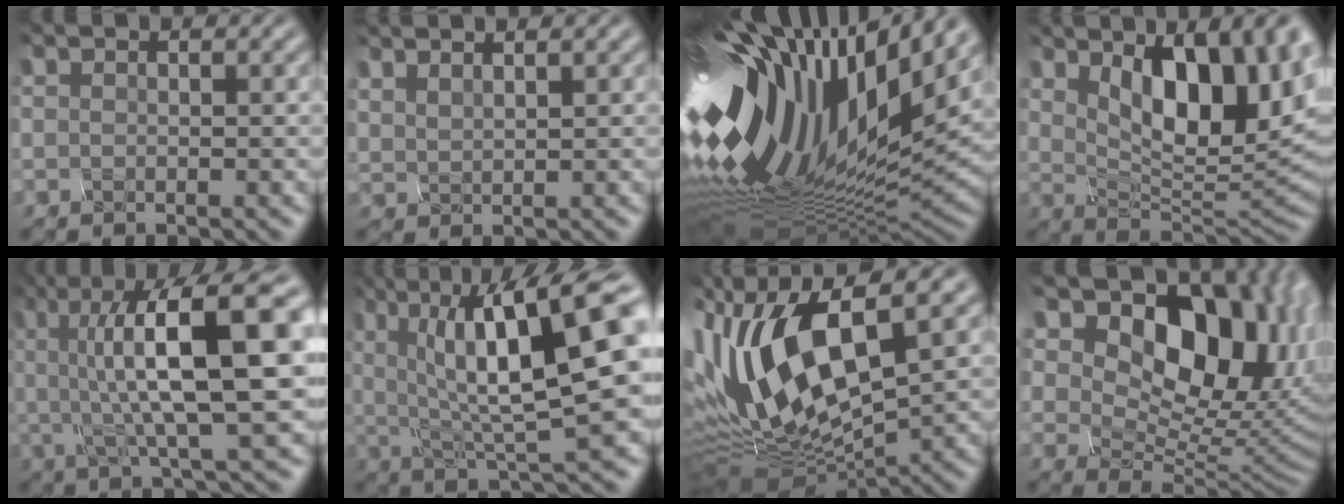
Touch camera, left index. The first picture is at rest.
{"total": 1.7, "force": [1.4, 0.4, 0.9], "torque": [-0.024, 0.006, 0.029]}
{"total": 17.3, "force": [3.0, 6.8, 15.7], "torque": [-0.305, -0.010, 0.061]}
{"total": 10.3, "force": [2.7, 4.6, 8.8], "torque": [-0.138, -0.007, 0.057]}
{"total": 12.6, "force": [1.4, 3.3, 12.1], "torque": [-0.198, 0.007, 0.030]}
{"total": 11.6, "force": [2.4, 3.2, 11.0], "torque": [-0.180, 0.005, 0.053]}
{"total": 14.4, "force": [-0.3, 6.3, 12.9], "torque": [-0.288, 0.000, 0.005]}
{"total": 13.9, "force": [4.9, 8.9, 9.5], "torque": [-0.146, 0.004, 0.099]}